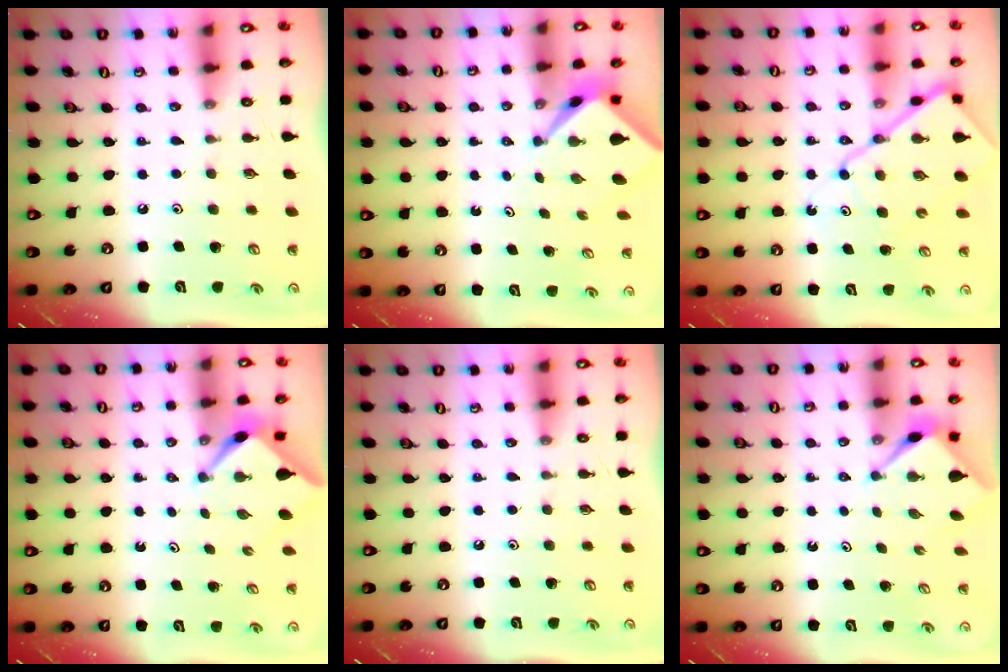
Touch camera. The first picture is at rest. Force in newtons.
{"total": 2.4, "press": 2.4, "slide": 0.2}
{"total": 12.5, "press": 12.4, "slide": 1.5}
{"total": 2.6, "press": 2.6, "slide": 0.4}
{"total": 0.0}
{"total": 3.0, "press": 3.0, "slide": 0.3}